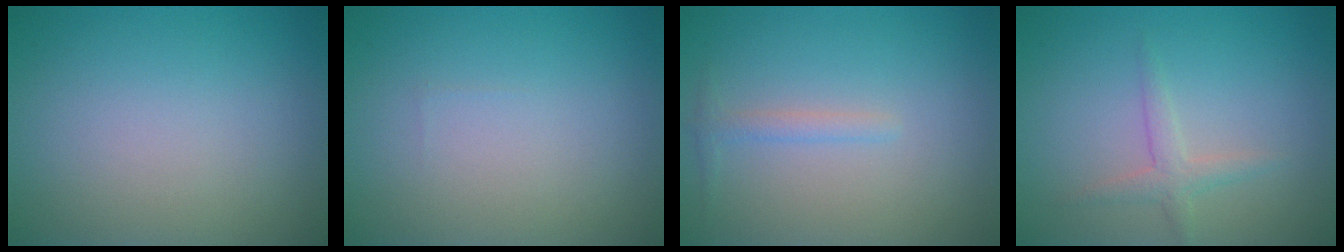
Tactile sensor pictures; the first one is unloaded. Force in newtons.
{"total": 0.0}
{"total": 1.1, "press": 1.1, "slide": 0.0}
{"total": 1.7, "press": 1.7, "slide": 0.1}